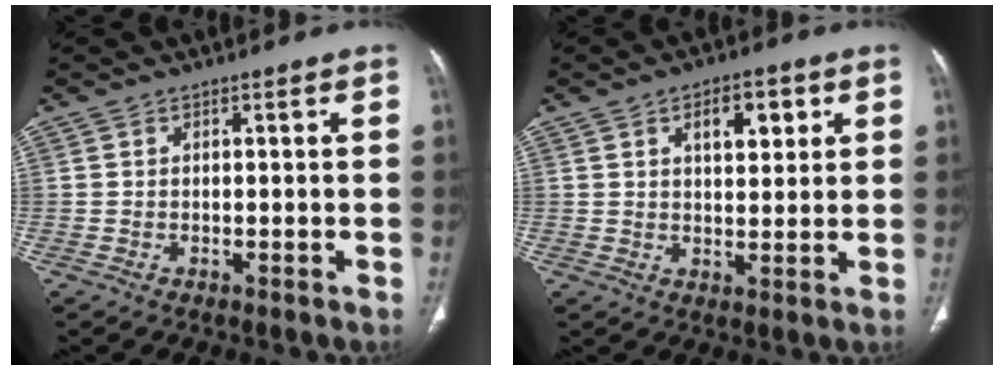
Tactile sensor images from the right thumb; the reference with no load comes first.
{"total": 7.0, "force": [2.9, 3.5, 5.3], "torque": [-0.058, -0.010, 0.042]}